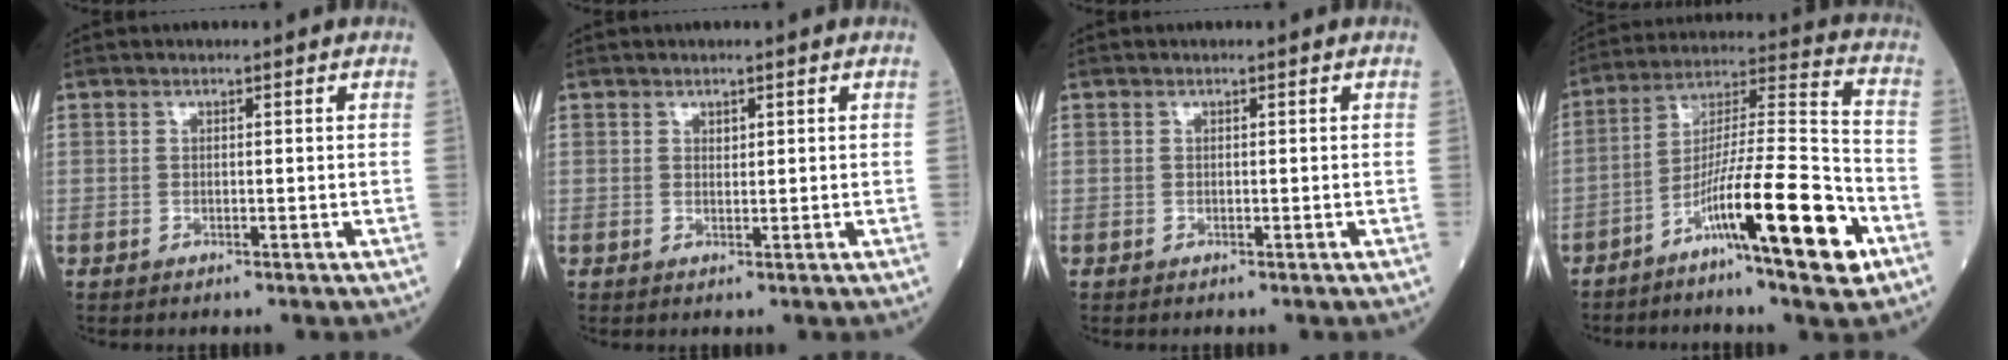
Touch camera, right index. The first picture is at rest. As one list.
[{"total": 0.7, "force": [0.4, 0.4, 0.4], "torque": [-0.004, -0.003, 0.007]}, {"total": 0.0}, {"total": 16.6, "force": [-8.3, 0.8, 14.4], "torque": [-0.247, -0.005, -0.141]}]